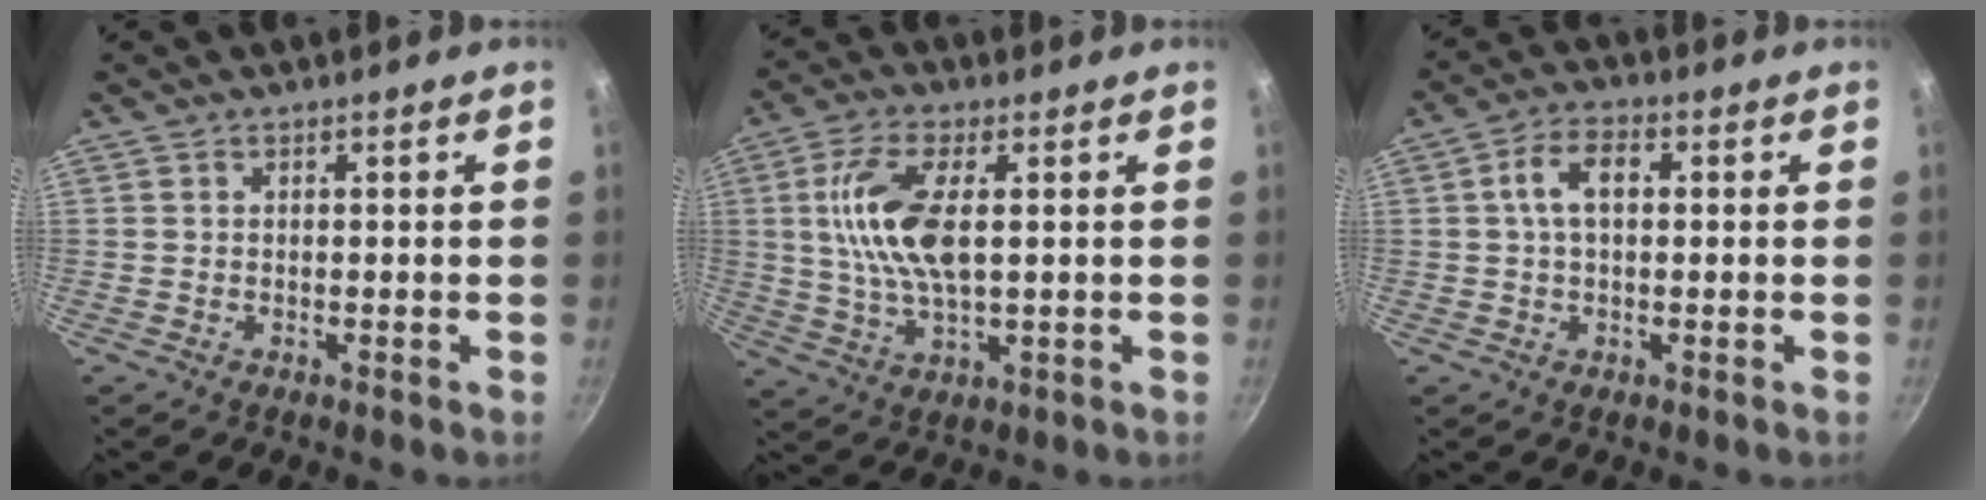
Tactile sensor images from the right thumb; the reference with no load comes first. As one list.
[{"total": 12.3, "force": [2.1, 5.2, 10.9], "torque": [-0.217, 0.001, 0.039]}, {"total": 6.5, "force": [1.0, 3.9, 5.2], "torque": [-0.085, 0.016, 0.011]}]